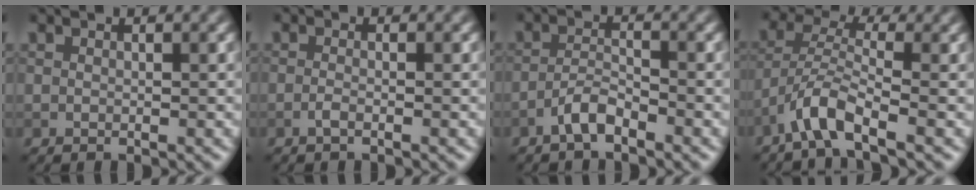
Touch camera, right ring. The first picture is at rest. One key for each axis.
{"total": 0.9, "fx": -0.5, "fy": 0.2, "fz": 0.7, "tx": -0.016, "ty": 0.000, "tz": -0.012}
{"total": 2.3, "fx": -1.7, "fy": 0.5, "fz": 1.5, "tx": -0.030, "ty": 0.007, "tz": -0.039}
{"total": 3.7, "fx": -2.4, "fy": 0.9, "fz": 2.7, "tx": -0.054, "ty": 0.009, "tz": -0.057}